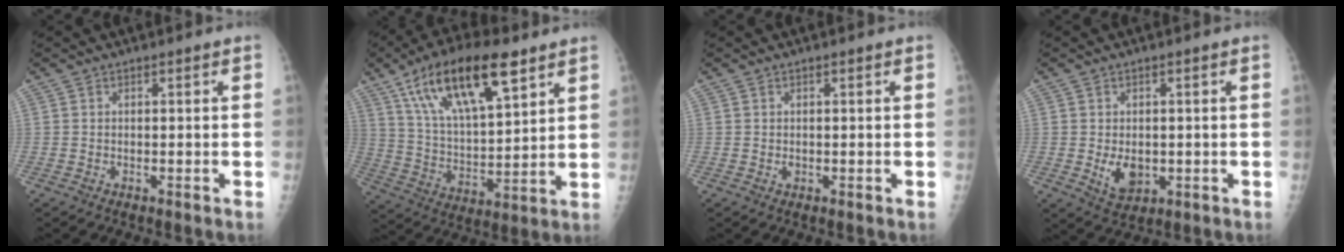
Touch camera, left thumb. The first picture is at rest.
{"total": 21.2, "force": [11.8, 8.0, 15.7], "torque": [-0.256, -0.031, 0.213]}
{"total": 1.4, "force": [0.1, 1.2, 0.7], "torque": [-0.007, -0.001, 0.005]}
{"total": 5.4, "force": [-0.6, 3.8, 3.8], "torque": [-0.046, -0.008, 0.003]}